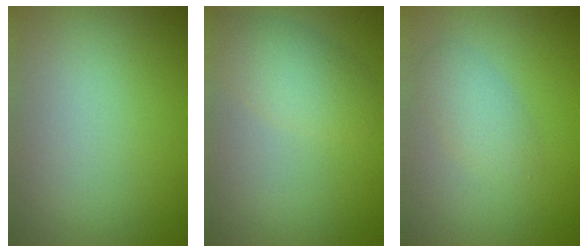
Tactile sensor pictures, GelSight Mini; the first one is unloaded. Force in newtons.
{"total": 3.5, "press": 3.4, "slide": 0.2}
{"total": 2.2, "press": 2.2, "slide": 0.0}